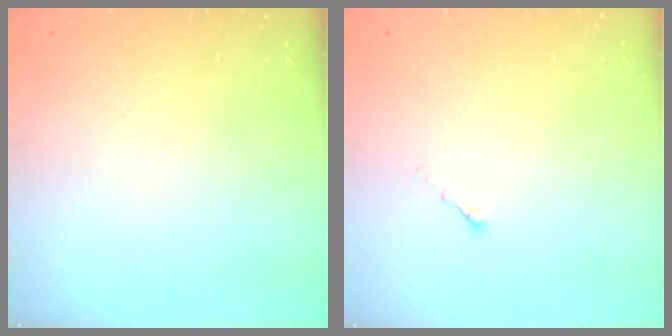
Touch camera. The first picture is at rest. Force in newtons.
{"total": 0.0}